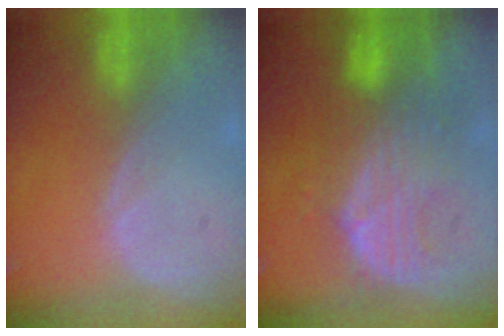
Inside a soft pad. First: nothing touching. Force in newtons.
{"total": 8.5, "press": 8.2, "slide": 2.3}